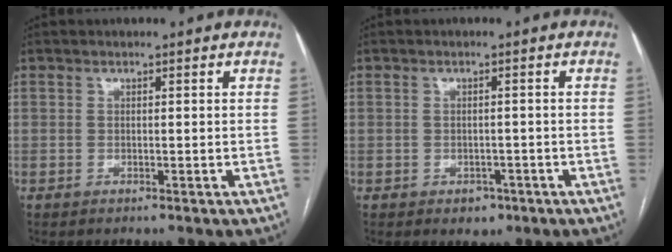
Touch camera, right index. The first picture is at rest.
{"total": 2.5, "force": [-1.3, 1.9, 0.9], "torque": [-0.004, 0.005, -0.010]}